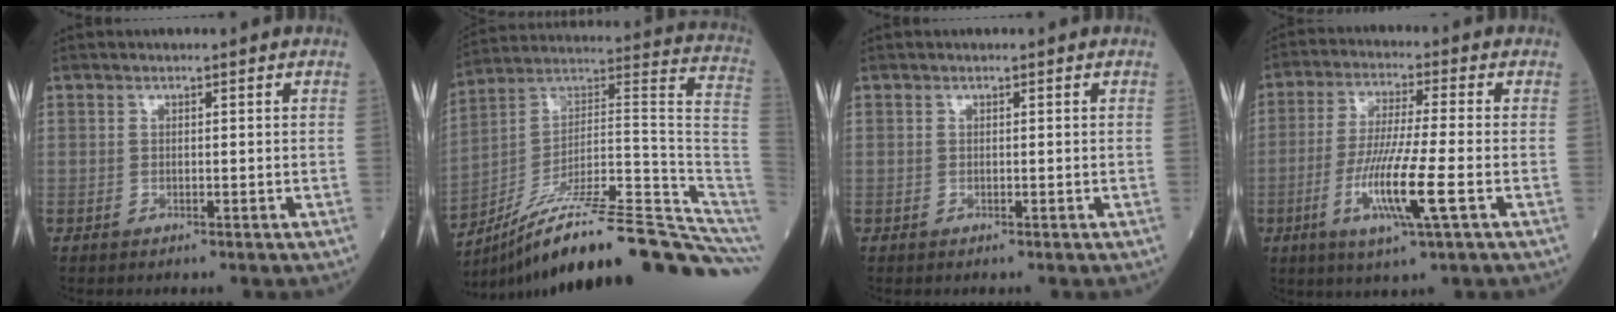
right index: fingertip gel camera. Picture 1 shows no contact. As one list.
[{"total": 26.5, "force": [-19.8, 1.4, 17.6], "torque": [-0.158, 0.047, -0.308]}, {"total": 0.0}, {"total": 10.9, "force": [-3.4, -0.1, 10.4], "torque": [-0.208, -0.019, -0.067]}]